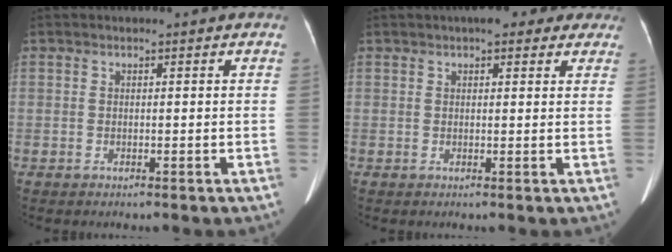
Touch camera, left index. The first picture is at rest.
{"total": 6.3, "force": [4.7, 2.4, 3.4], "torque": [-0.028, 0.025, 0.056]}